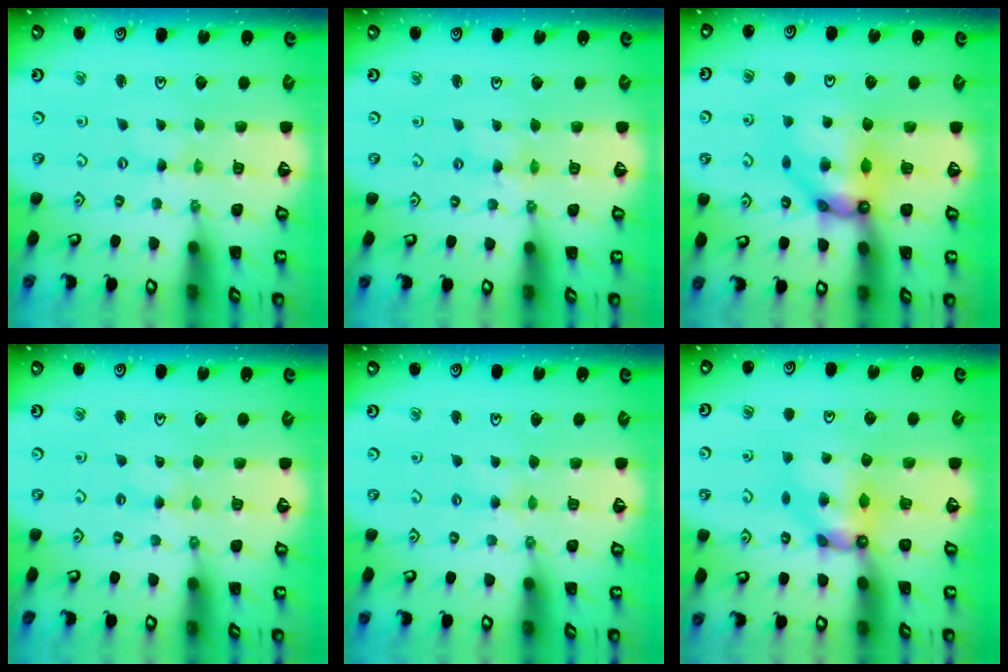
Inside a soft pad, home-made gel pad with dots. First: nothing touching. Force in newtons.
{"total": 1.8, "press": 1.8, "slide": 0.3}
{"total": 11.2, "press": 11.1, "slide": 1.5}
{"total": 1.5, "press": 1.5, "slide": 0.3}
{"total": 3.0, "press": 3.0, "slide": 0.4}
{"total": 6.2, "press": 6.2, "slide": 0.6}